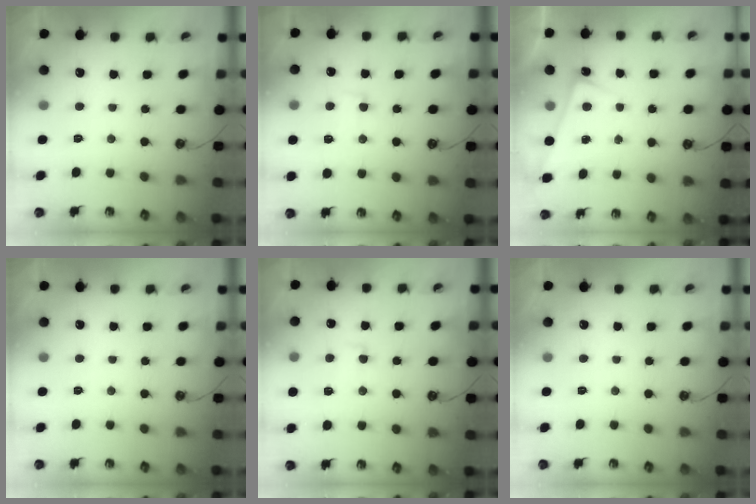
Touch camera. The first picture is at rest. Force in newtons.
{"total": 3.2, "press": 2.7, "slide": 1.7}
{"total": 2.8, "press": 2.7, "slide": 0.4}
{"total": 0.0}
{"total": 1.2, "press": 0.2, "slide": 1.1}
{"total": 0.0}